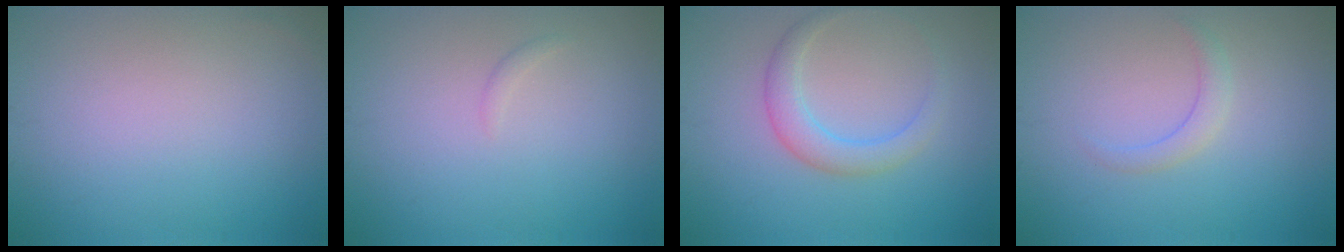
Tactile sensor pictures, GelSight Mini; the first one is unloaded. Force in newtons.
{"total": 0.5, "press": 0.5, "slide": 0.1}
{"total": 2.8, "press": 2.8, "slide": 0.2}
{"total": 1.4, "press": 1.4, "slide": 0.0}